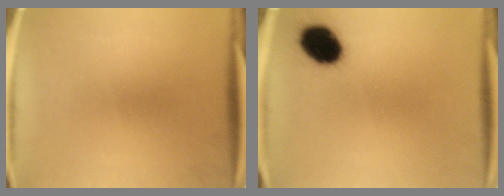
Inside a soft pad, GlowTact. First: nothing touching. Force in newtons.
{"total": 10.1}